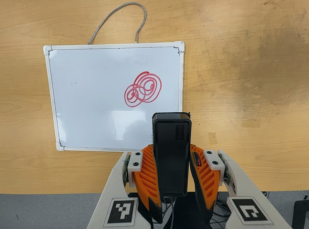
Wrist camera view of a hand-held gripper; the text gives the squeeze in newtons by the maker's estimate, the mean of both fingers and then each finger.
{"total": 6.2, "left": 4.7, "right": 7.8}